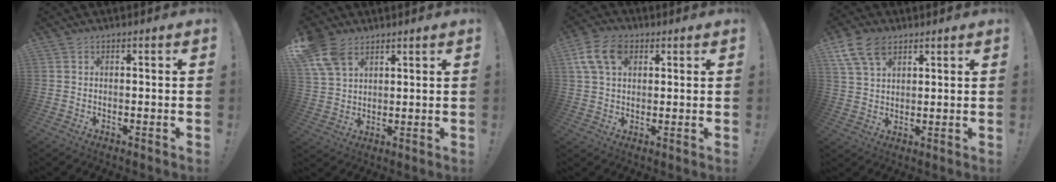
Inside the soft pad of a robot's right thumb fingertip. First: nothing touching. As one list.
[{"total": 9.9, "force": [6.0, 6.2, 4.8], "torque": [-0.107, -0.018, 0.122]}, {"total": 11.0, "force": [4.0, 7.5, 7.0], "torque": [-0.126, 0.003, 0.080]}, {"total": 10.0, "force": [5.9, 6.0, 5.4], "torque": [-0.106, -0.012, 0.117]}]